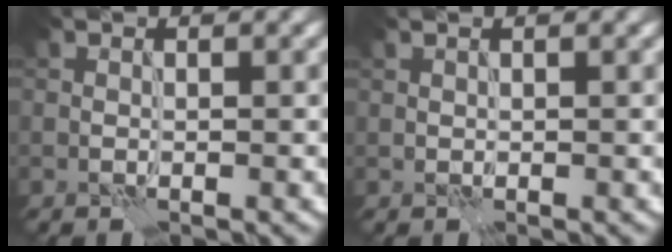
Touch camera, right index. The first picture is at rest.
{"total": 0.9, "force": [0.6, 0.3, 0.5], "torque": [-0.004, -0.003, 0.001]}